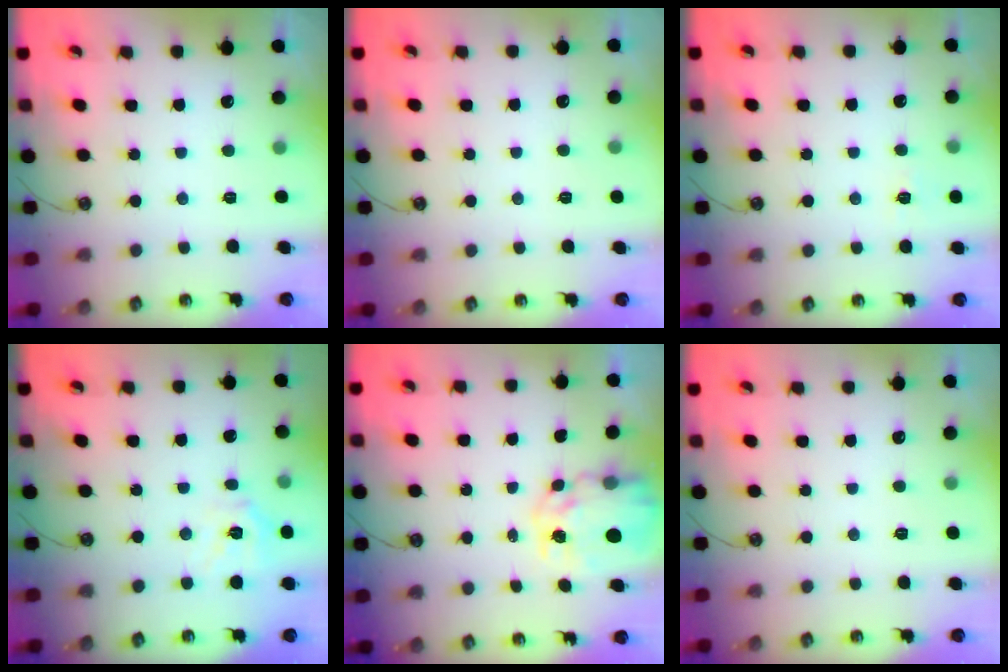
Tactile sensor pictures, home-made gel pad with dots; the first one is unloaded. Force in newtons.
{"total": 0.5, "press": 0.5, "slide": 0.2}
{"total": 5.1, "press": 5.1, "slide": 0.5}
{"total": 11.1, "press": 11.0, "slide": 1.5}
{"total": 8.4, "press": 8.4, "slide": 0.6}
{"total": 0.5, "press": 0.5, "slide": 0.2}